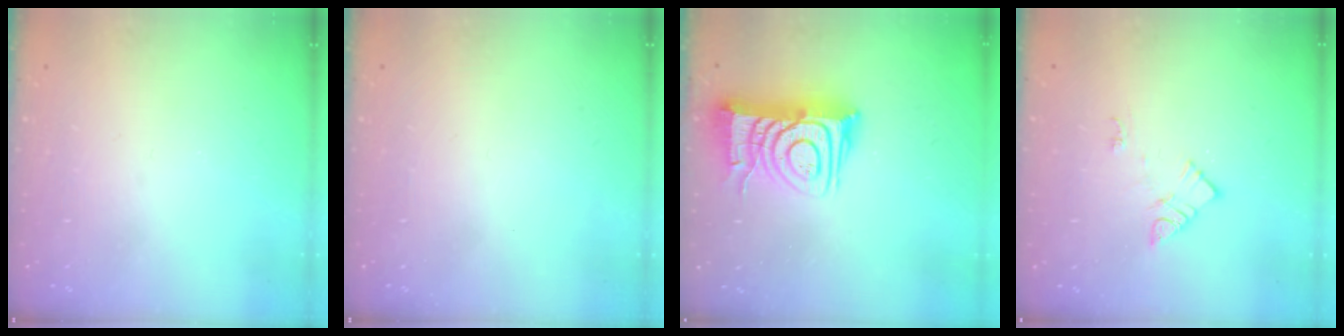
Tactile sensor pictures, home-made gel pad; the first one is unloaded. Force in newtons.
{"total": 1.8, "press": 1.8, "slide": 0.2}
{"total": 14.3, "press": 14.2, "slide": 1.6}
{"total": 8.3, "press": 8.2, "slide": 0.5}